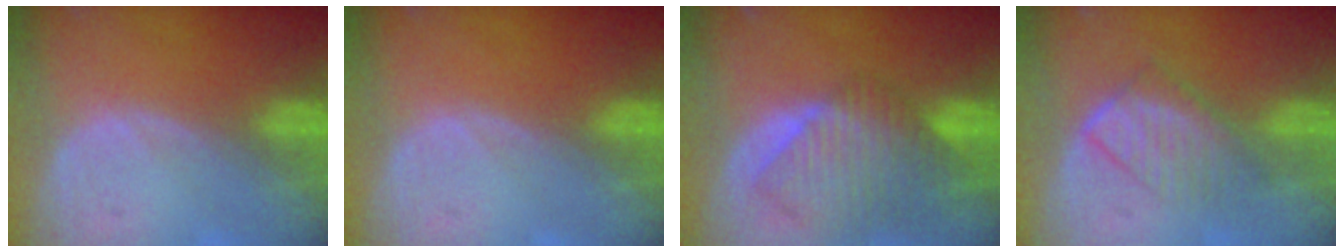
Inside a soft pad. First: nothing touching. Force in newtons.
{"total": 0.0}
{"total": 10.3, "press": 8.8, "slide": 5.3}
{"total": 5.9, "press": 5.8, "slide": 1.3}